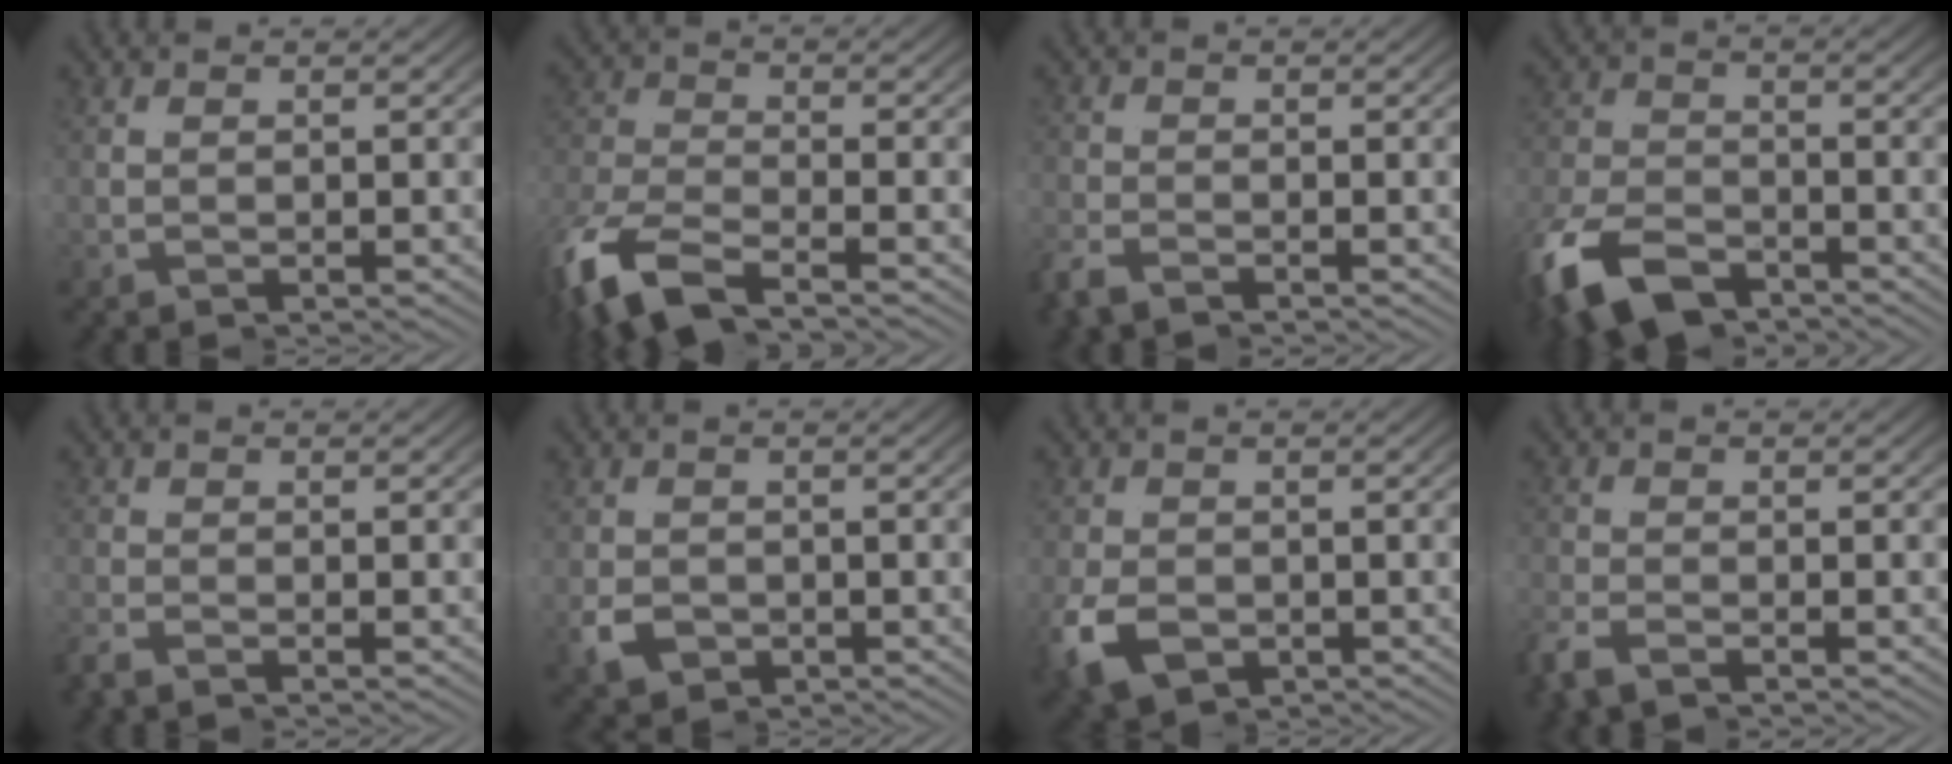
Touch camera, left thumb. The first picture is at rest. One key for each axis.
{"total": 5.2, "fx": -2.2, "fy": 3.3, "fz": 3.4, "tx": -0.110, "ty": 0.000, "tz": -0.047}
{"total": 2.5, "fx": -1.8, "fy": -0.7, "fz": -1.7, "tx": 0.016, "ty": 0.000, "tz": -0.042}
{"total": 8.2, "fx": -4.5, "fy": 5.2, "fz": 4.5, "tx": -0.112, "ty": -0.021, "tz": -0.074}
{"total": 2.1, "fx": -1.3, "fy": -0.9, "fz": -1.3, "tx": 0.017, "ty": 0.001, "tz": -0.032}
{"total": 1.2, "fx": -0.3, "fy": 1.1, "fz": 0.4, "tx": -0.015, "ty": -0.006, "tz": -0.006}
{"total": 3.8, "fx": -1.6, "fy": 2.8, "fz": 2.0, "tx": -0.049, "ty": -0.021, "tz": -0.021}
{"total": 2.4, "fx": -2.0, "fy": -0.5, "fz": -1.3, "tx": 0.005, "ty": -0.001, "tz": -0.043}